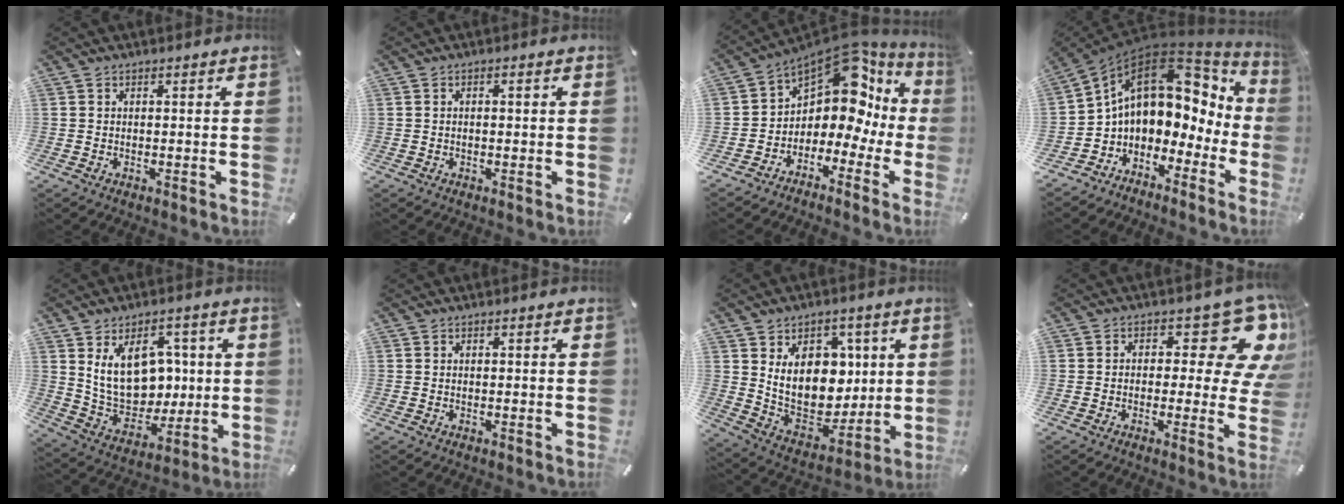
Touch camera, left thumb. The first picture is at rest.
{"total": 1.1, "force": [-0.2, 0.5, 1.0], "torque": [-0.017, 0.003, -0.005]}
{"total": 10.6, "force": [5.8, 6.1, 6.4], "torque": [-0.102, -0.062, 0.091]}
{"total": 11.6, "force": [3.5, 8.7, 6.9], "torque": [-0.118, -0.031, 0.061]}
{"total": 16.4, "force": [3.8, 12.0, 10.5], "torque": [-0.177, -0.012, 0.078]}
{"total": 0.0}
{"total": 16.1, "force": [4.7, 12.3, 9.3], "torque": [-0.144, -0.033, 0.096]}
{"total": 13.4, "force": [6.4, 6.1, 10.0], "torque": [-0.125, -0.051, 0.106]}